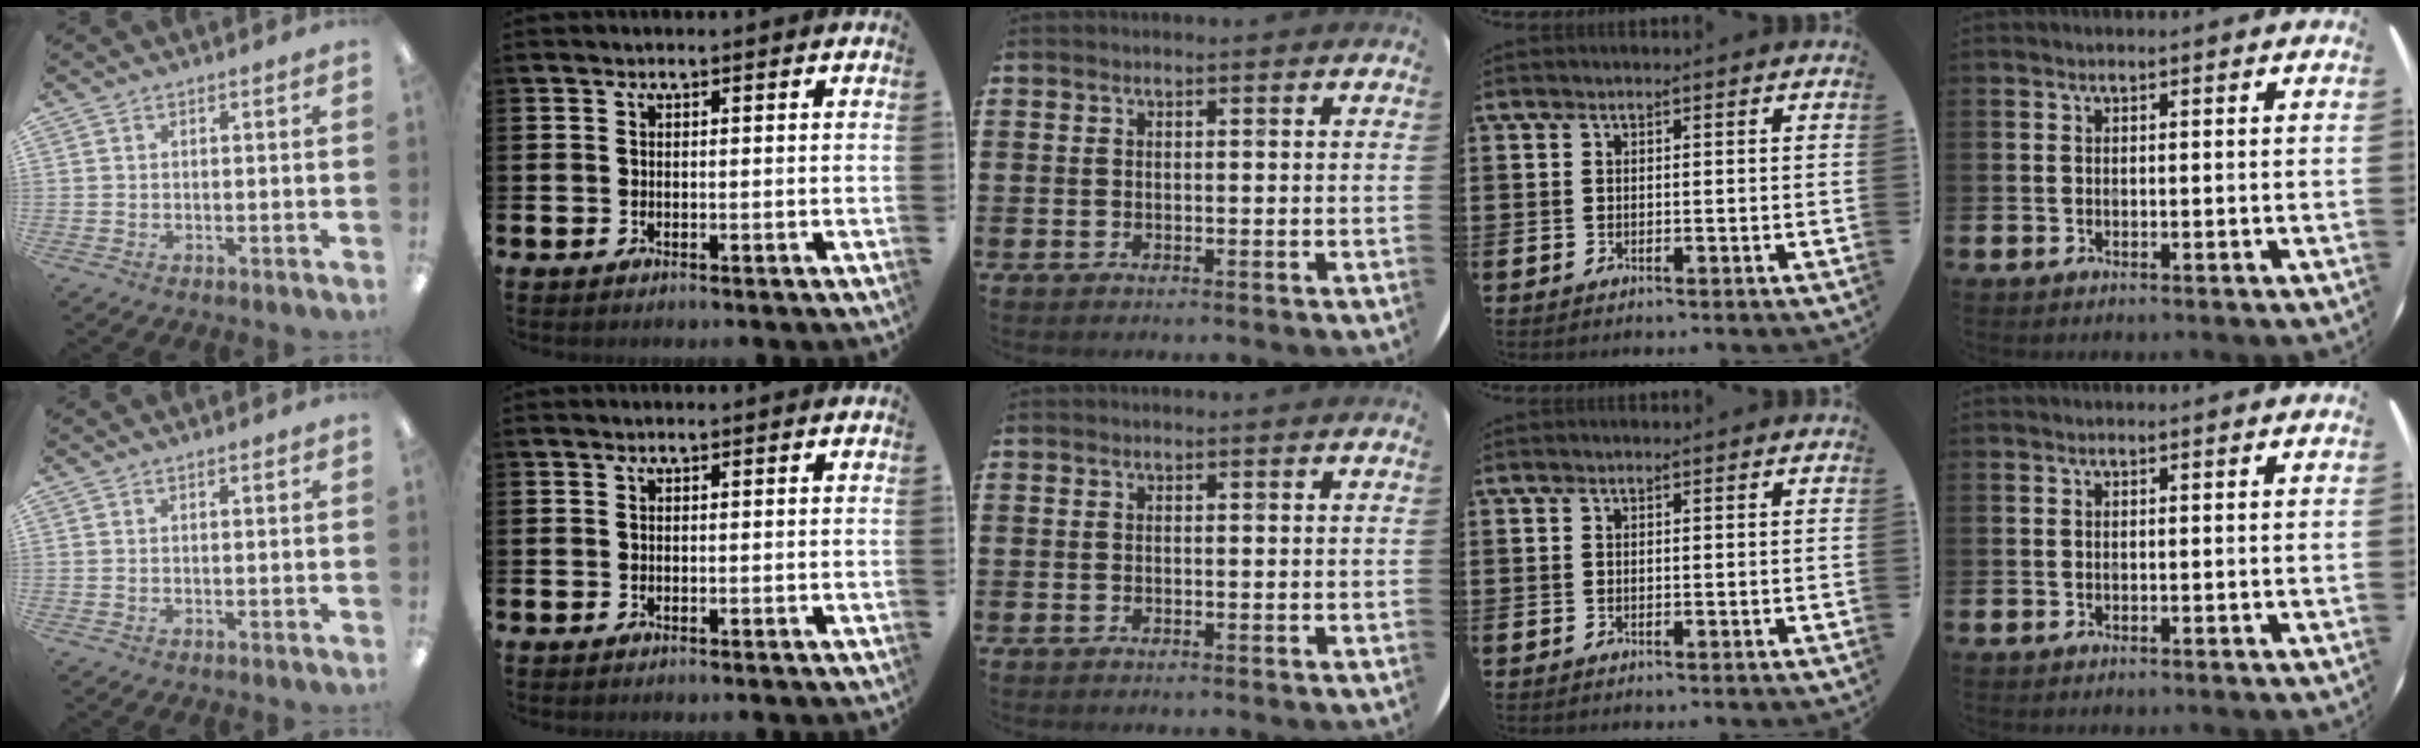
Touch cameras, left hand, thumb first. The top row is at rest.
{"thumb": {"total": 0.8, "force": [0.4, 0.1, 0.6], "torque": [-0.013, 0.001, 0.008]}}